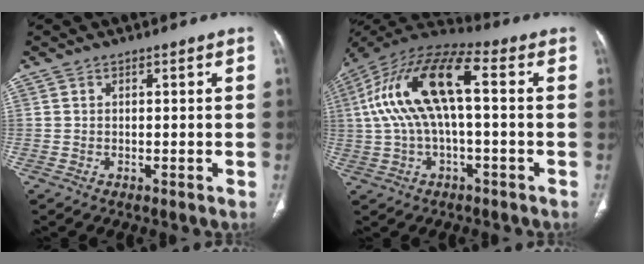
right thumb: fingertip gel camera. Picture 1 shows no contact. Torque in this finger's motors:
{"motor_torque": [0.48, 2.88, 1.26, -0.72, 0.54]}